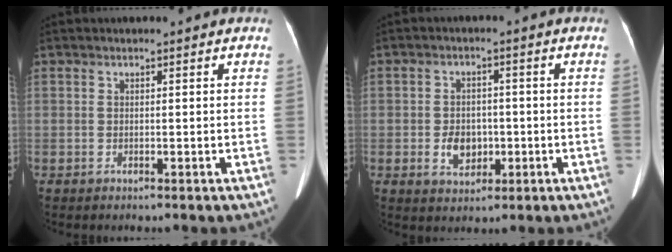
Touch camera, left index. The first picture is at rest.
{"total": 4.9, "force": [-1.1, 3.6, 3.1], "torque": [-0.055, 0.007, -0.011]}